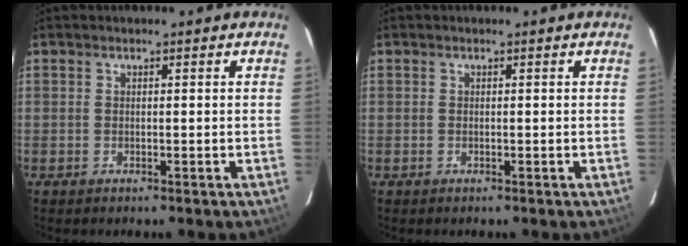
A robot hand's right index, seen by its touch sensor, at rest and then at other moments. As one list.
[{"total": 0.0}]